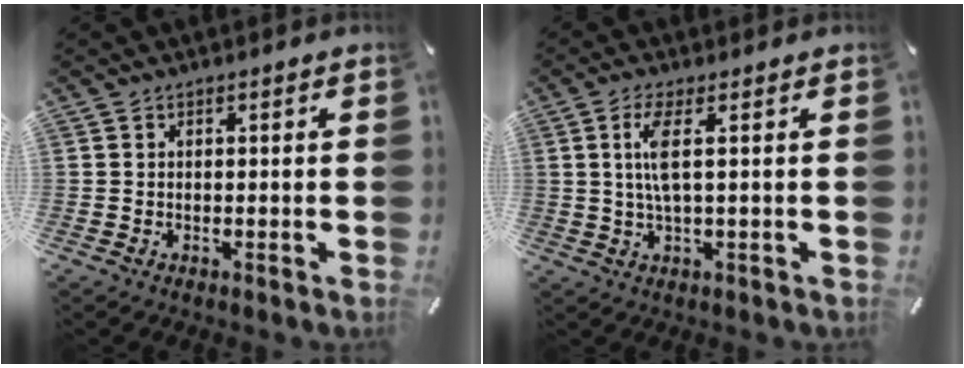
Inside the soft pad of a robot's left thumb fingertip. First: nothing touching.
{"total": 6.2, "force": [1.2, 1.3, 6.0], "torque": [-0.125, -0.003, 0.016]}